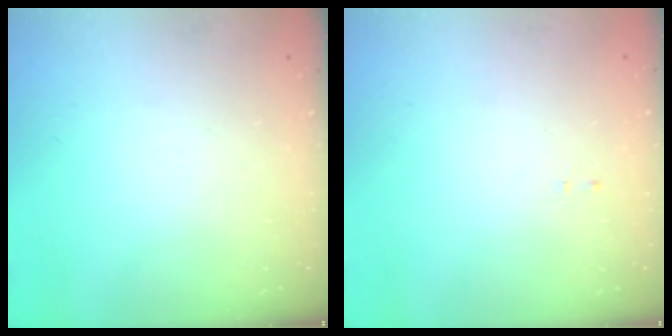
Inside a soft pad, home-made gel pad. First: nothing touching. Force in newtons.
{"total": 0.0}